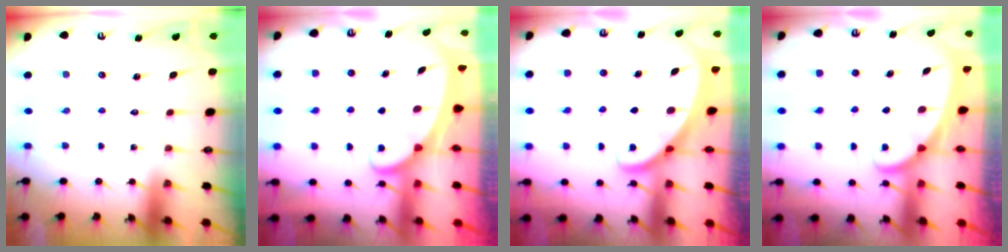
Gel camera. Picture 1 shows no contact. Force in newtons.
{"total": 1.9, "press": 1.9, "slide": 0.3}
{"total": 2.7, "press": 2.6, "slide": 0.2}
{"total": 1.9, "press": 1.9, "slide": 0.1}